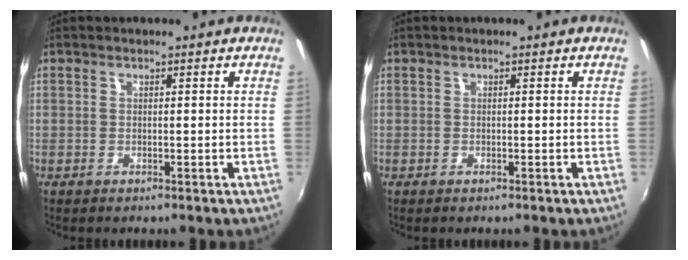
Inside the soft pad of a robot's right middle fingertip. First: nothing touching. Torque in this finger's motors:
{"motor_torque": [0.16, -0.10, 0.03, -0.01]}